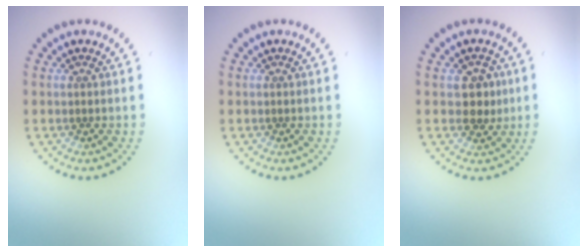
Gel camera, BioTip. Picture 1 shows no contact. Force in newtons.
{"total": 0.0}
{"total": 2.5, "press": 2.4, "slide": 0.7}